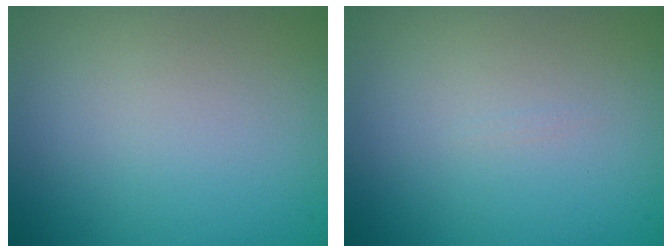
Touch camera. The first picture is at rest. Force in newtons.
{"total": 0.0}